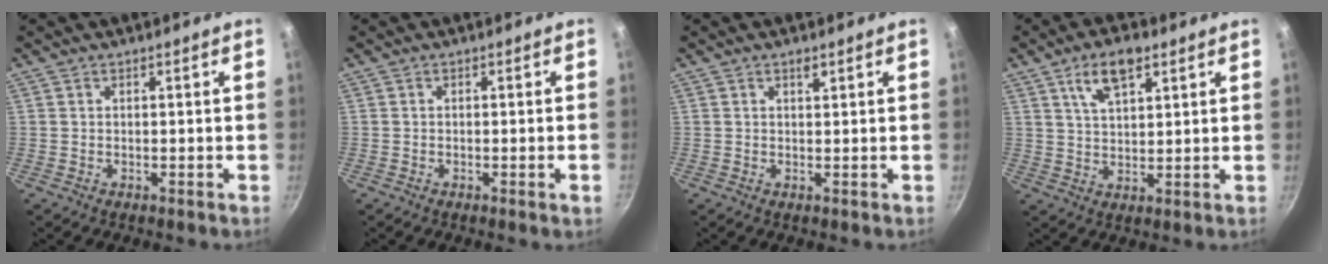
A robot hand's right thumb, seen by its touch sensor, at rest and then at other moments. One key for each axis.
{"total": 1.4, "fx": -0.5, "fy": -0.2, "fz": 1.3, "tx": -0.026, "ty": 0.000, "tz": -0.008}
{"total": 1.3, "fx": 0.8, "fy": 0.4, "fz": 1.0, "tx": -0.014, "ty": -0.005, "tz": 0.014}
{"total": 8.5, "fx": 4.4, "fy": 3.9, "fz": 6.2, "tx": -0.098, "ty": -0.009, "tz": 0.080}